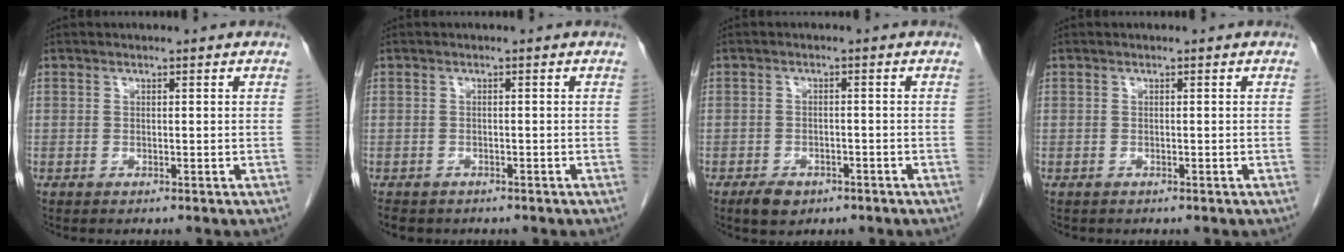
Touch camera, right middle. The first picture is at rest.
{"total": 4.1, "force": [-3.2, 2.1, 1.3], "torque": [-0.026, -0.006, -0.040]}
{"total": 3.4, "force": [-2.3, 2.0, 1.7], "torque": [-0.032, -0.002, -0.027]}
{"total": 0.0}